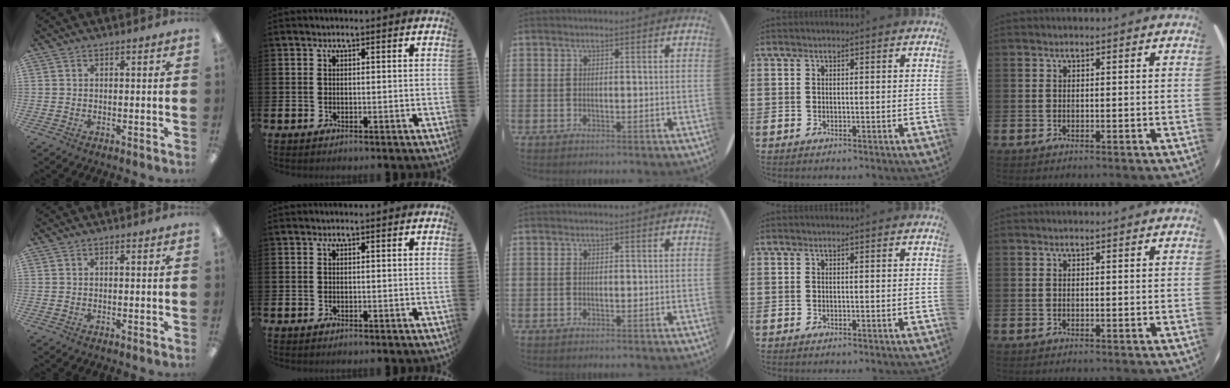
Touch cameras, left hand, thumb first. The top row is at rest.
{}